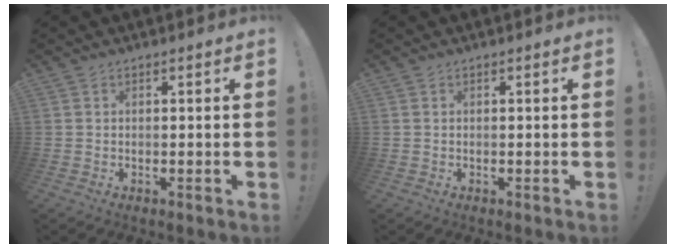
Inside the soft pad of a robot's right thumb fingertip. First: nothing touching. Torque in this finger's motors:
{"motor_torque": [-0.02, -0.13, -0.26, 0.22, 0.02]}